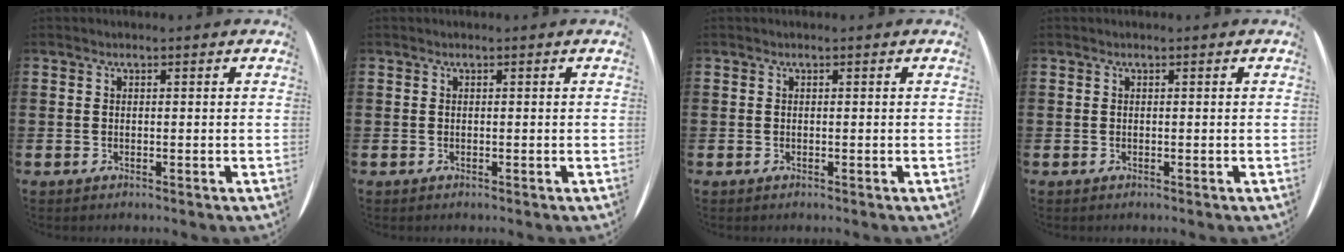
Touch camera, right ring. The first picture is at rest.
{"total": 0.0}
{"total": 0.0}
{"total": 0.0}